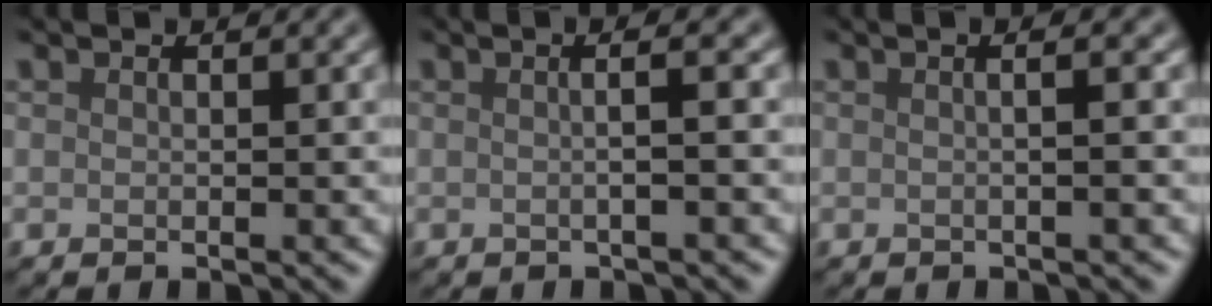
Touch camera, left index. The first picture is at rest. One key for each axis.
{"total": 3.9, "fx": 0.5, "fy": 1.7, "fz": 3.5, "tx": -0.023, "ty": 0.021, "tz": -0.023}
{"total": 3.6, "fx": 0.8, "fy": 1.7, "fz": 3.0, "tx": -0.015, "ty": 0.024, "tz": -0.021}